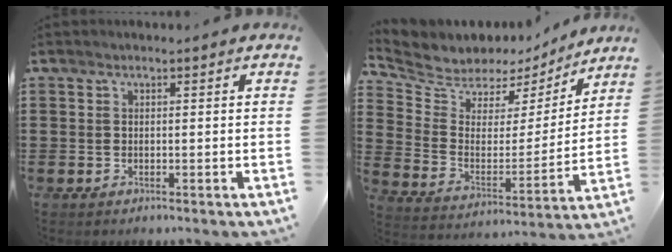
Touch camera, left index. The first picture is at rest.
{"total": 5.7, "force": [5.2, 2.4, -0.5], "torque": [-0.036, -0.043, 0.088]}